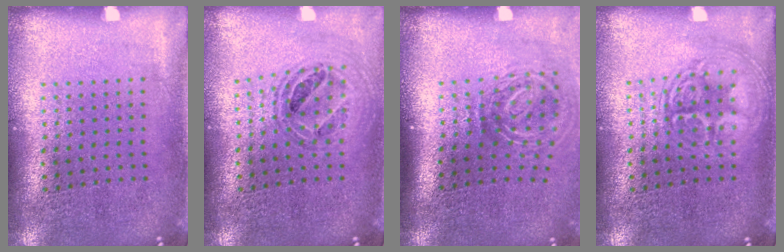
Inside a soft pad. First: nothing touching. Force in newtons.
{"total": 0.8, "press": 0.7, "slide": 0.3}
{"total": 2.0, "press": 1.2, "slide": 1.6}
{"total": 3.0, "press": 3.0, "slide": 0.4}